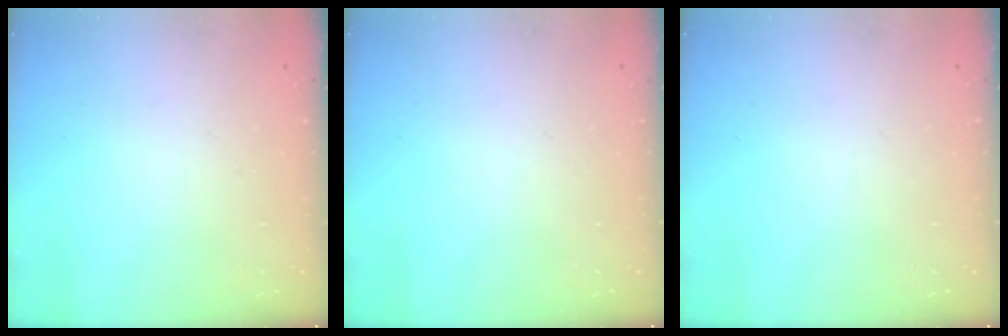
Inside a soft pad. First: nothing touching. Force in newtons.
{"total": 0.0}
{"total": 0.0}